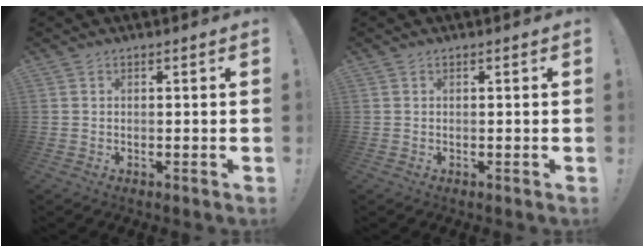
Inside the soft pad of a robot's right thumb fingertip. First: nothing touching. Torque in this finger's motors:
{"motor_torque": [-0.04, -0.10, -0.04, 0.17, 0.00]}